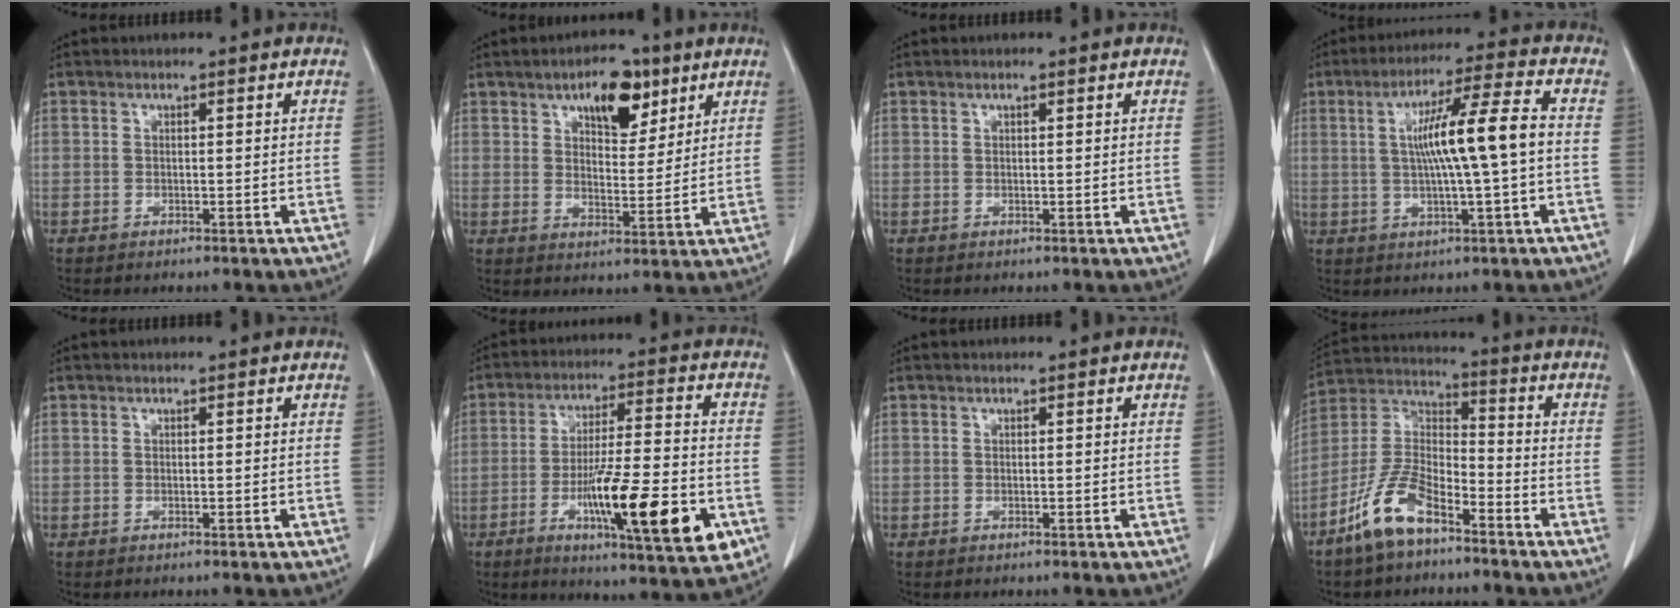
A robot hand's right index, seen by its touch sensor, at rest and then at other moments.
{"total": 9.6, "force": [5.4, 4.5, 6.6], "torque": [-0.106, 0.009, 0.091]}
{"total": 0.8, "force": [0.4, 0.3, 0.6], "torque": [-0.013, 0.000, 0.008]}
{"total": 11.8, "force": [0.4, 0.3, 11.8], "torque": [-0.203, 0.013, 0.007]}
{"total": 0.0}
{"total": 18.9, "force": [-6.3, 2.8, 17.5], "torque": [-0.264, -0.014, -0.092]}
{"total": 0.0}
{"total": 11.8, "force": [-7.7, 4.4, 7.8], "torque": [-0.177, 0.002, -0.153]}